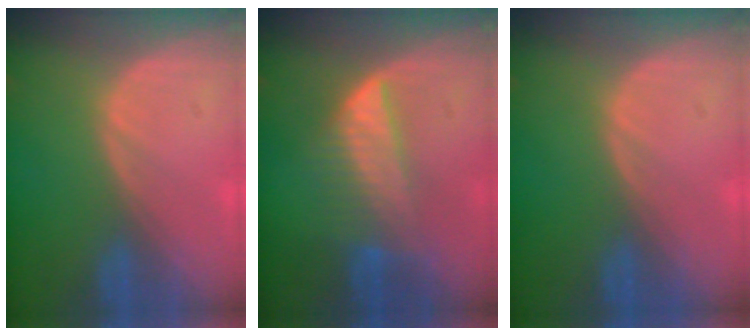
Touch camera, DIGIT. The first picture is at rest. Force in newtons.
{"total": 6.3, "press": 6.3, "slide": 0.2}
{"total": 0.0}